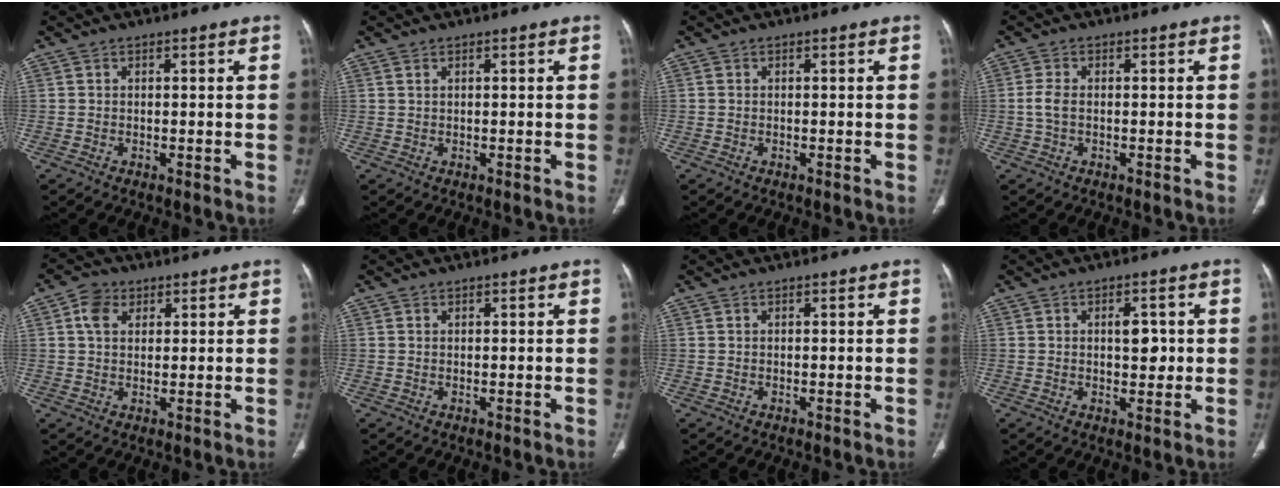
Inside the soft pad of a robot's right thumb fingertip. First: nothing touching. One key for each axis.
{"total": 0.5, "fx": 0.4, "fy": 0.2, "fz": 0.3, "tx": -0.007, "ty": 0.002, "tz": 0.008}
{"total": 0.0}
{"total": 2.6, "fx": -0.2, "fy": 1.4, "fz": 2.2, "tx": -0.054, "ty": 0.006, "tz": -0.006}
{"total": 5.0, "fx": 1.9, "fy": 3.7, "fz": 2.8, "tx": -0.037, "ty": 0.002, "tz": 0.030}
{"total": 0.0}
{"total": 0.0}
{"total": 4.6, "fx": 0.4, "fy": 2.6, "fz": 3.7, "tx": -0.040, "ty": 0.000, "tz": 0.008}